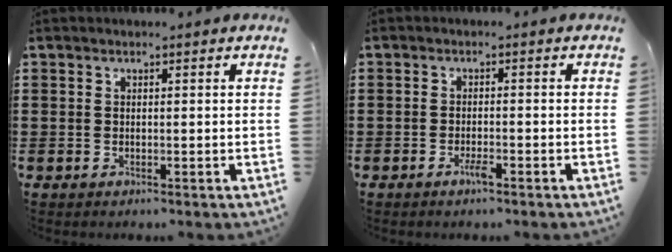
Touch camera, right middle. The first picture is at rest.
{"total": 1.9, "force": [-1.2, 0.3, 1.4], "torque": [-0.025, -0.002, -0.022]}